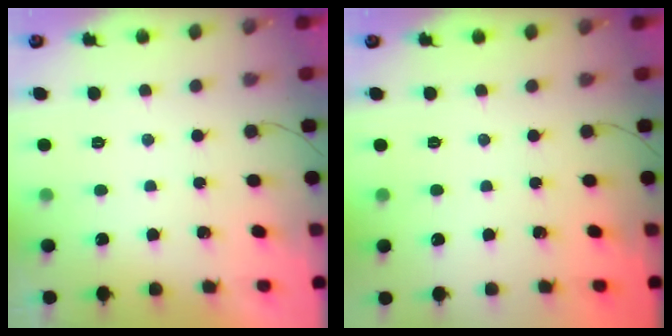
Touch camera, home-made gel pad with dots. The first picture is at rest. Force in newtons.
{"total": 0.0}